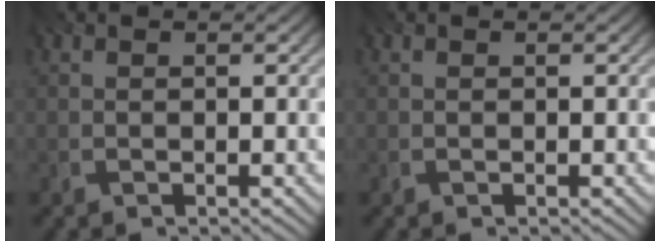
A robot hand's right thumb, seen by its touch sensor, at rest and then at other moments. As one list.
[{"total": 0.0}]